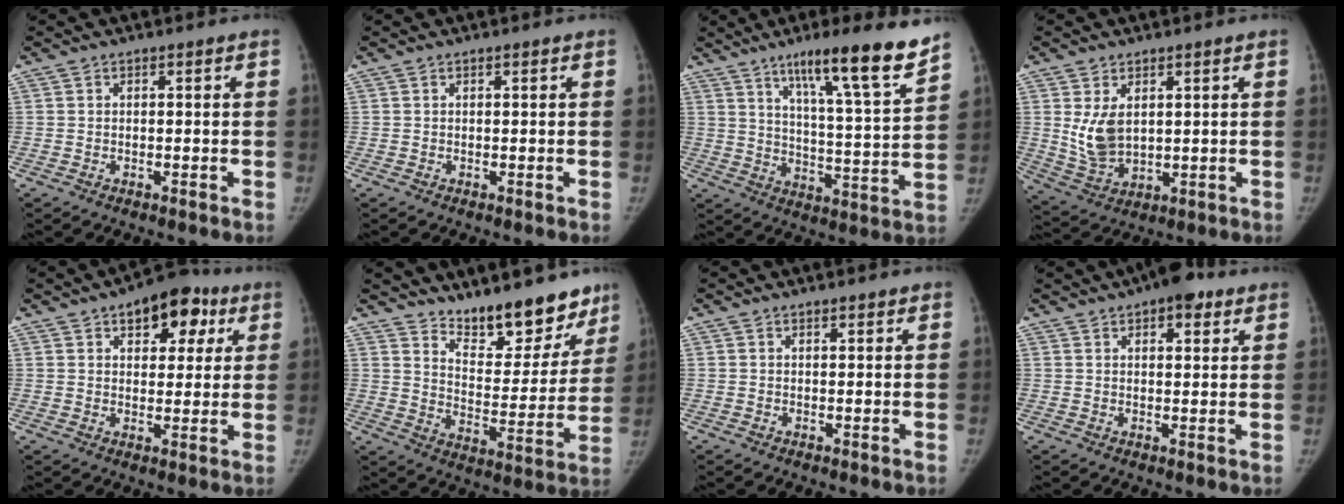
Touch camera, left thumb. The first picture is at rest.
{"total": 0.0}
{"total": 17.2, "force": [11.8, 1.2, 12.4], "torque": [-0.169, -0.067, 0.183]}
{"total": 7.3, "force": [1.9, 4.5, 5.5], "torque": [-0.094, -0.018, 0.054]}
{"total": 12.0, "force": [5.9, 6.8, 7.8], "torque": [-0.059, -0.007, 0.077]}
{"total": 16.5, "force": [13.2, 6.1, 7.8], "torque": [-0.049, -0.101, 0.205]}
{"total": 1.0, "force": [0.9, 0.3, 0.4], "torque": [-0.004, -0.006, 0.014]}
{"total": 7.5, "force": [4.6, 3.2, 4.9], "torque": [-0.047, -0.012, 0.061]}